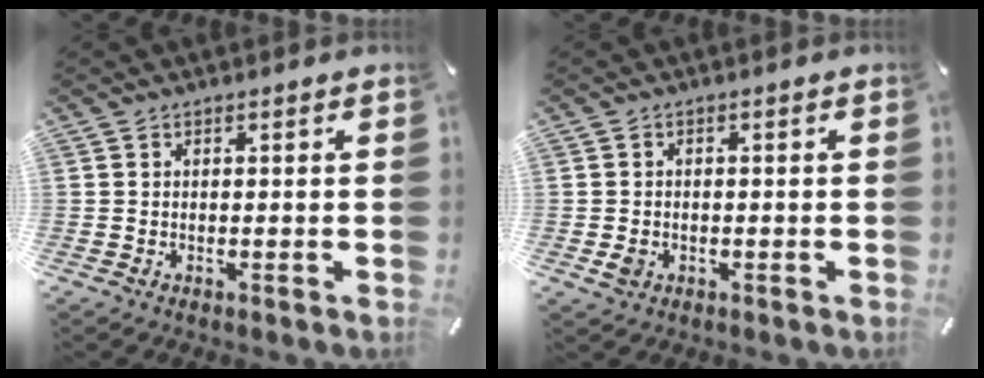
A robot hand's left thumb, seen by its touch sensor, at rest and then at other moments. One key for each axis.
{"total": 2.6, "fx": -0.8, "fy": 2.1, "fz": 1.3, "tx": -0.022, "ty": 0.004, "tz": -0.013}